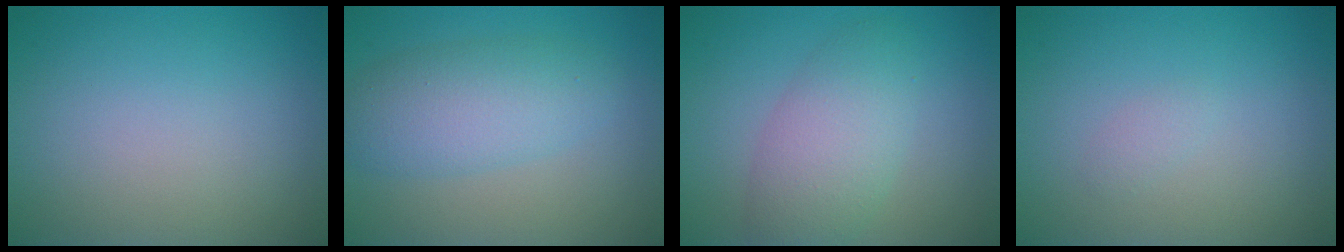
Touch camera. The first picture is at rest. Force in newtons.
{"total": 4.8, "press": 4.8, "slide": 0.1}
{"total": 4.6, "press": 4.6, "slide": 0.1}
{"total": 0.6, "press": 0.6, "slide": 0.0}